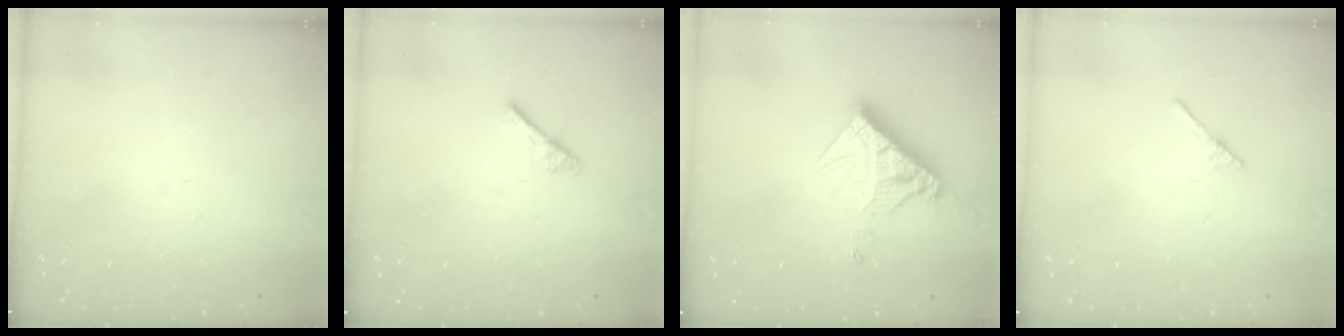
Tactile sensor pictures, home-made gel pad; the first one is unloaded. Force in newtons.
{"total": 2.5, "press": 2.5, "slide": 0.4}
{"total": 11.3, "press": 11.2, "slide": 1.0}
{"total": 1.9, "press": 1.8, "slide": 0.3}